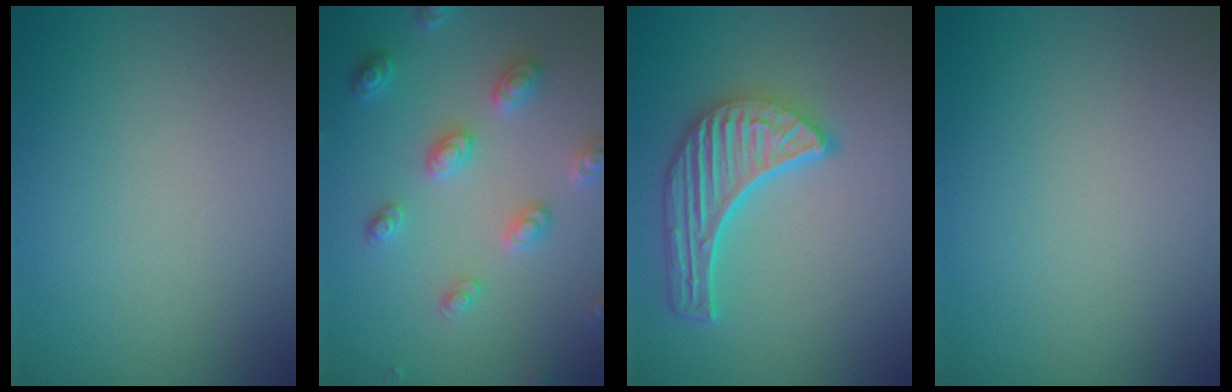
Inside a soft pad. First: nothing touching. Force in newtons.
{"total": 3.3, "press": 3.2, "slide": 0.9}
{"total": 5.9, "press": 4.6, "slide": 3.8}
{"total": 0.0}